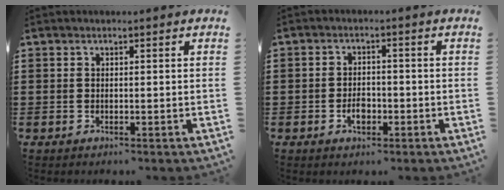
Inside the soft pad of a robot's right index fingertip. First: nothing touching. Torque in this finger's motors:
{"motor_torque": [1.06, 1.08, 0.09, -0.06]}